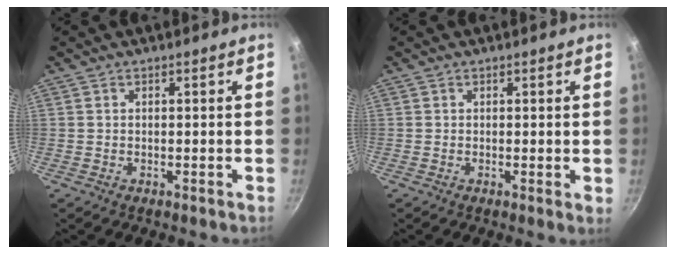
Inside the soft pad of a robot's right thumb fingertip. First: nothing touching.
{"total": 0.9, "force": [0.1, 0.3, 0.9], "torque": [-0.013, -0.004, -0.001]}